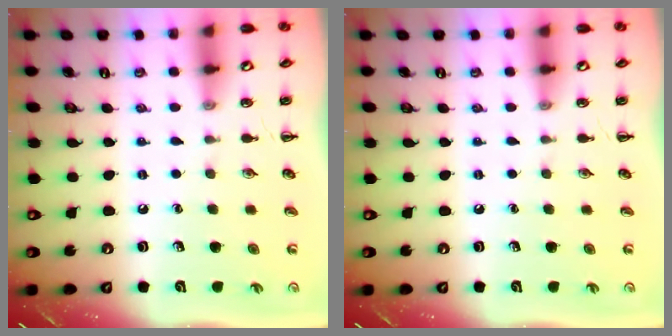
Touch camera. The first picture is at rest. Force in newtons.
{"total": 0.0}